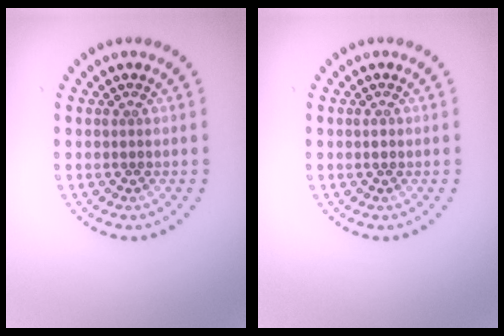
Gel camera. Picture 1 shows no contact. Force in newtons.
{"total": 0.8, "press": 0.8, "slide": 0.1}